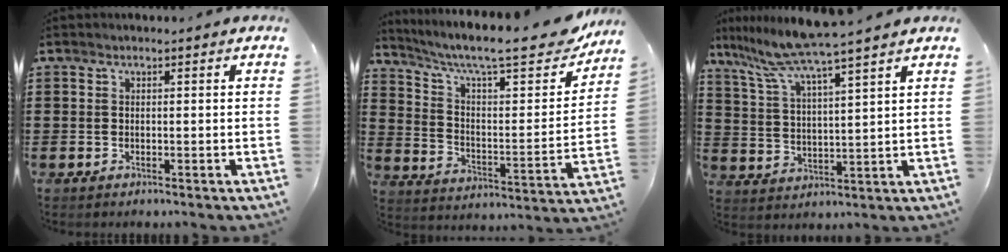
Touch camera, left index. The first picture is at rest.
{"total": 10.6, "force": [8.5, 1.7, 6.2], "torque": [-0.129, -0.057, 0.137]}
{"total": 7.6, "force": [6.7, -1.4, 3.3], "torque": [-0.090, -0.044, 0.113]}